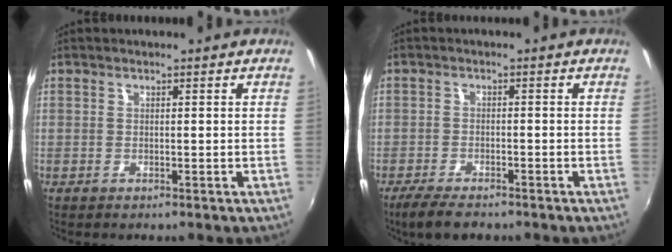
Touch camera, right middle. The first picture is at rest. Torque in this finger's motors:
{"motor_torque": [0.30, -0.56, -0.13, -0.04]}